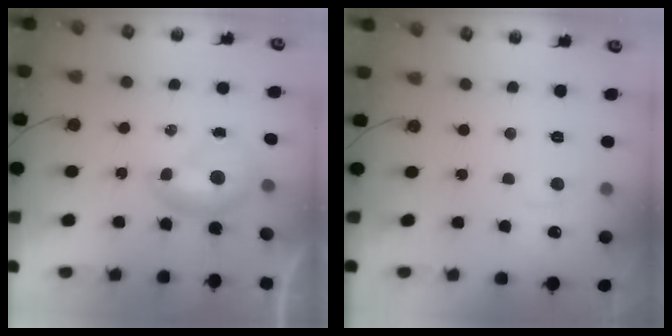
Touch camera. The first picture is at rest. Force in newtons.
{"total": 1.1, "press": 0.9, "slide": 0.6}